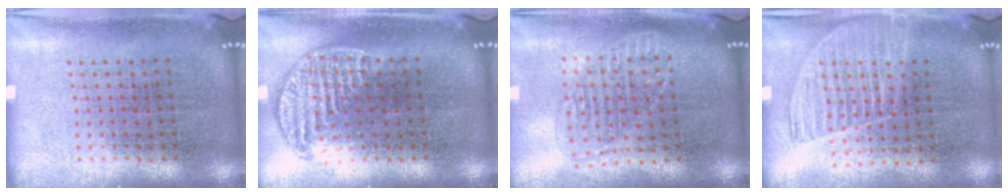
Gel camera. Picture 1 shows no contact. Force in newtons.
{"total": 1.2, "press": 1.1, "slide": 0.5}
{"total": 1.6, "press": 1.4, "slide": 0.8}
{"total": 1.3, "press": 1.2, "slide": 0.6}